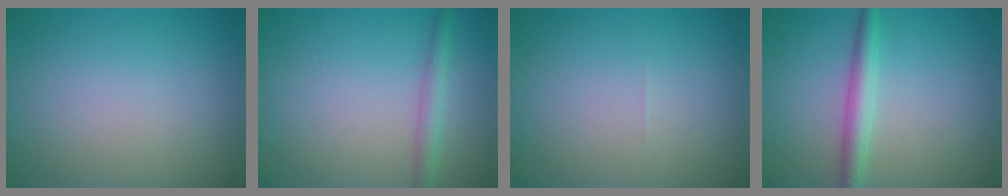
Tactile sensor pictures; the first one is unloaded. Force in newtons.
{"total": 2.0, "press": 2.0, "slide": 0.0}
{"total": 0.0}
{"total": 2.7, "press": 2.7, "slide": 0.1}